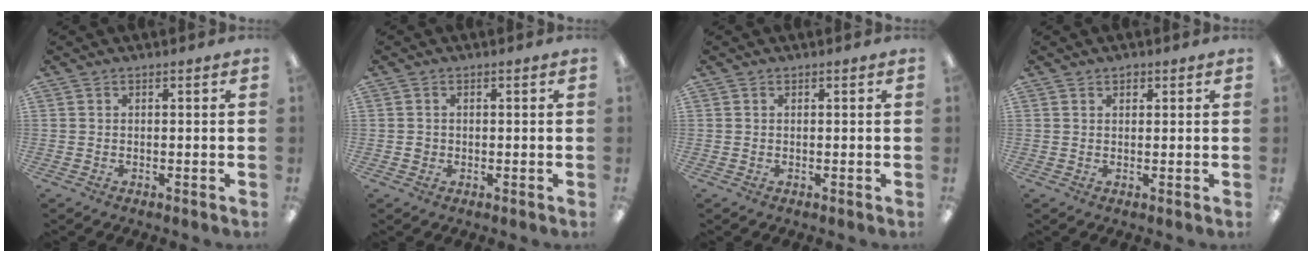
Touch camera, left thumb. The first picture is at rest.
{"total": 1.0, "force": [-0.1, 1.0, 0.2], "torque": [-0.004, 0.005, -0.003]}
{"total": 0.0}
{"total": 1.2, "force": [0.8, 0.9, 0.3], "torque": [0.002, -0.001, 0.013]}